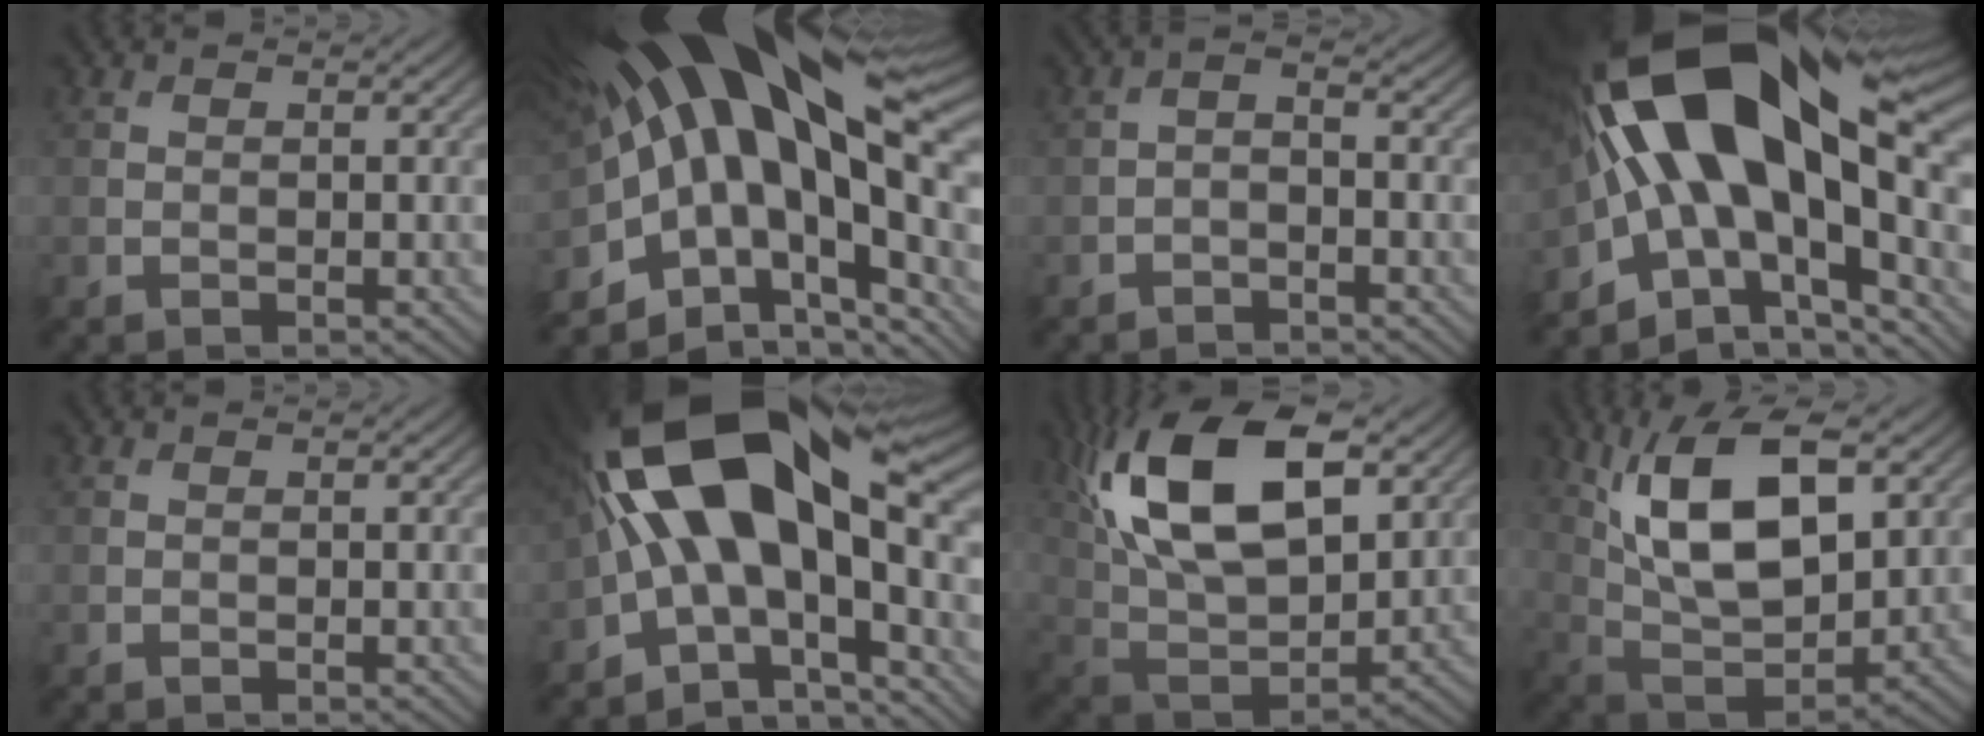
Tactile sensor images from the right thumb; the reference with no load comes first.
{"total": 19.4, "force": [2.2, 9.3, 16.9], "torque": [-0.283, -0.015, 0.049]}
{"total": 1.8, "force": [-1.0, 0.5, 1.4], "torque": [-0.028, 0.001, -0.026]}
{"total": 20.0, "force": [0.9, 10.2, 17.2], "torque": [-0.322, -0.010, 0.027]}
{"total": 0.0}
{"total": 18.3, "force": [0.6, 8.4, 16.2], "torque": [-0.283, 0.015, 0.004]}
{"total": 17.4, "force": [6.9, 8.9, 13.2], "torque": [-0.283, 0.018, 0.127]}
{"total": 14.4, "force": [5.0, 6.9, 11.6], "torque": [-0.228, 0.001, 0.099]}